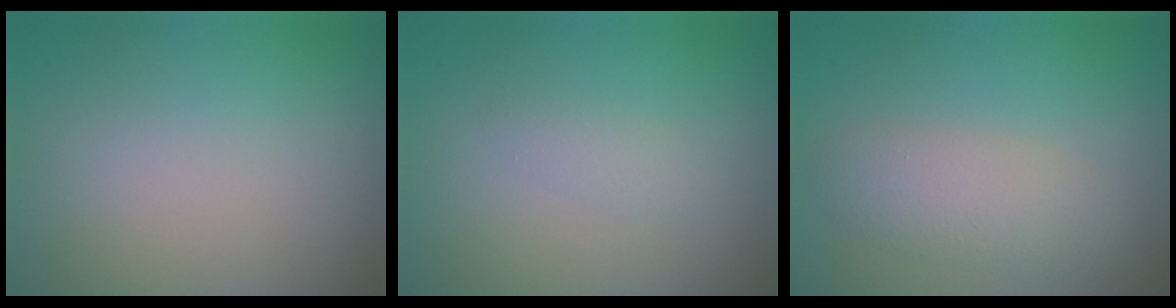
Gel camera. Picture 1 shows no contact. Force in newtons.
{"total": 1.0, "press": 1.0, "slide": 0.1}
{"total": 3.0, "press": 3.0, "slide": 0.2}